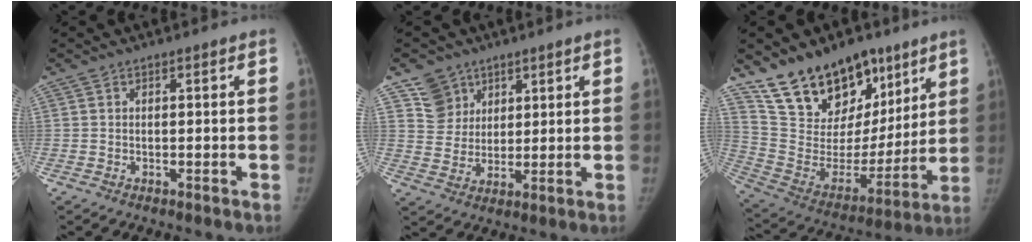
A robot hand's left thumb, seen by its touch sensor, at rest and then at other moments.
{"total": 6.8, "force": [4.2, 5.3, 0.2], "torque": [0.030, -0.036, 0.086]}
{"total": 23.0, "force": [15.4, 13.4, 10.7], "torque": [-0.126, -0.065, 0.270]}